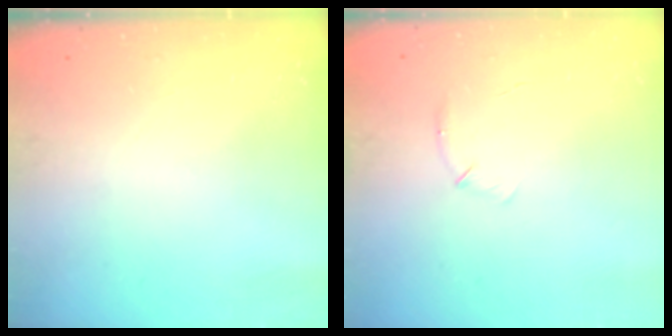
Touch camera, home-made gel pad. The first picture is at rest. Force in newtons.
{"total": 5.5, "press": 5.2, "slide": 1.6}